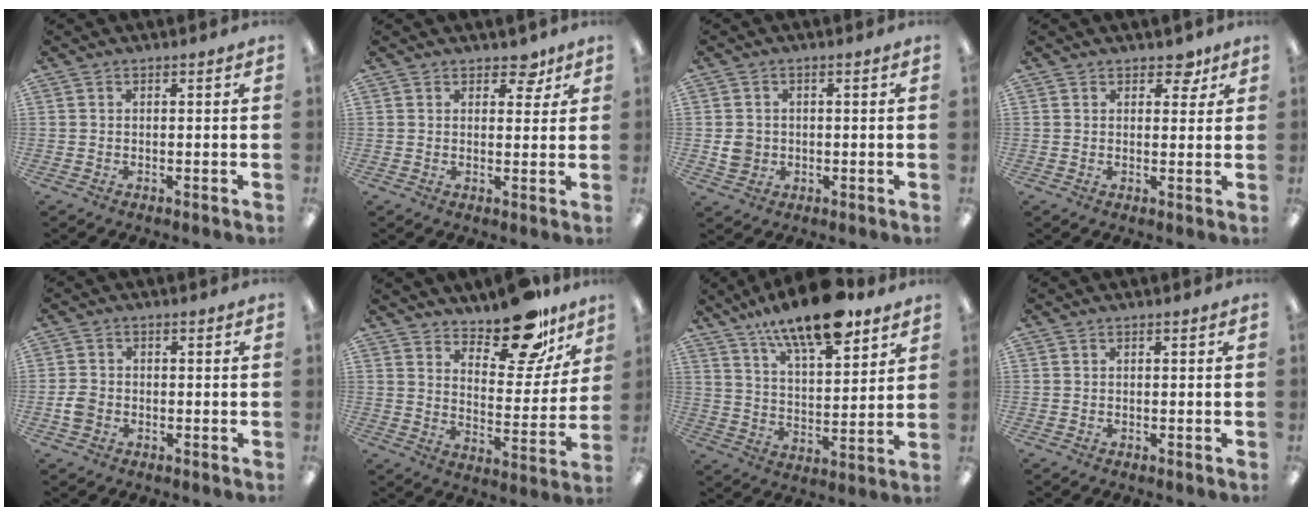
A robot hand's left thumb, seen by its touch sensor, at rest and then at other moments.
{"total": 4.8, "force": [3.2, 2.9, 2.0], "torque": [-0.007, -0.014, 0.052]}
{"total": 3.8, "force": [-0.2, 3.6, 1.3], "torque": [-0.015, 0.004, -0.002]}
{"total": 4.3, "force": [2.9, 2.5, 1.9], "torque": [-0.010, -0.010, 0.047]}
{"total": 3.2, "force": [-1.1, 2.5, 1.7], "torque": [-0.027, 0.008, -0.019]}
{"total": 16.1, "force": [13.1, 6.2, 6.9], "torque": [-0.087, -0.098, 0.227]}
{"total": 15.9, "force": [12.0, 5.3, 9.0], "torque": [-0.148, -0.067, 0.205]}
{"total": 0.0}